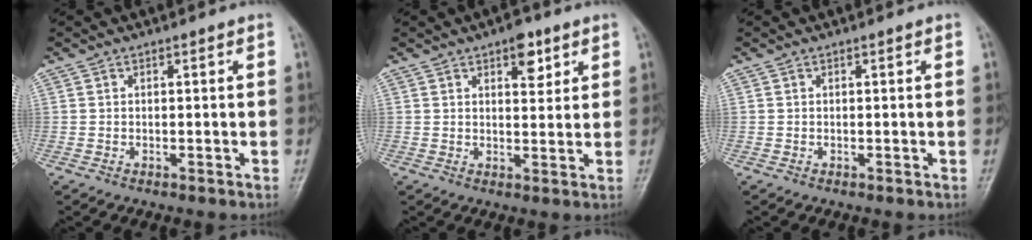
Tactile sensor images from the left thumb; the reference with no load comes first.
{"total": 5.1, "force": [2.8, 2.5, 3.4], "torque": [-0.026, -0.013, 0.036]}
{"total": 0.0}